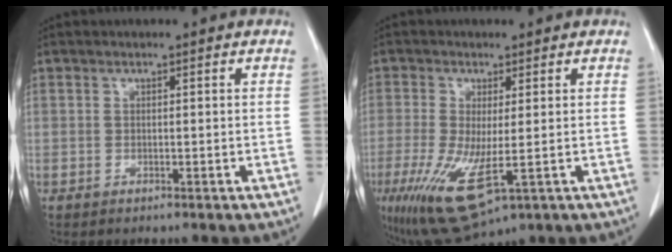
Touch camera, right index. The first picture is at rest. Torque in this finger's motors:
{"motor_torque": [1.60, -0.54, 0.76, 0.21]}